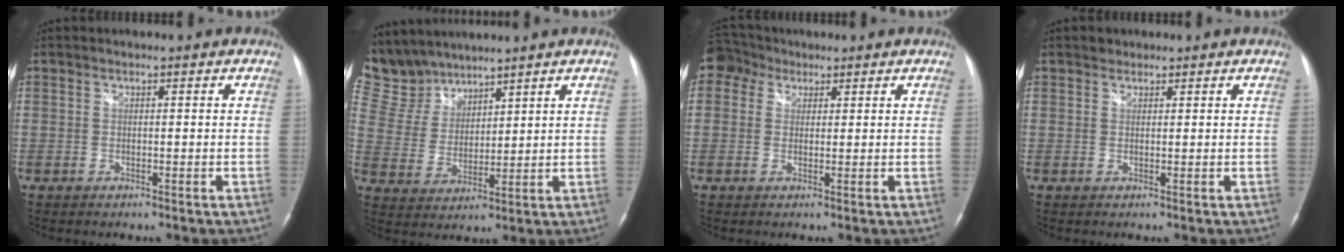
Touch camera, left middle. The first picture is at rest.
{"total": 8.9, "force": [8.3, 3.2, 0.1], "torque": [-0.019, 0.015, 0.185]}
{"total": 4.9, "force": [2.6, 3.9, 1.4], "torque": [-0.033, 0.028, 0.050]}
{"total": 1.1, "force": [0.9, 0.7, 0.1], "torque": [0.003, 0.001, 0.011]}